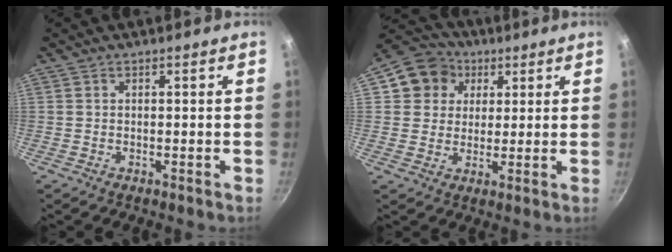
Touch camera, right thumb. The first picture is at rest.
{"total": 9.6, "force": [3.2, 8.5, 3.0], "torque": [-0.017, 0.013, 0.042]}